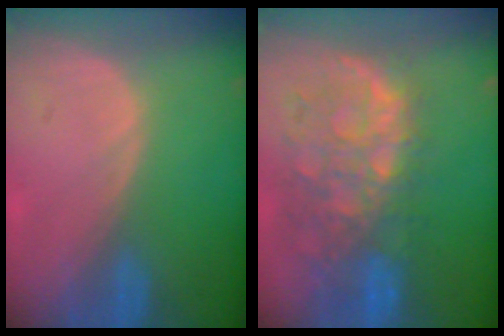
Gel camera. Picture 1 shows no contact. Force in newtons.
{"total": 11.2, "press": 9.8, "slide": 5.5}